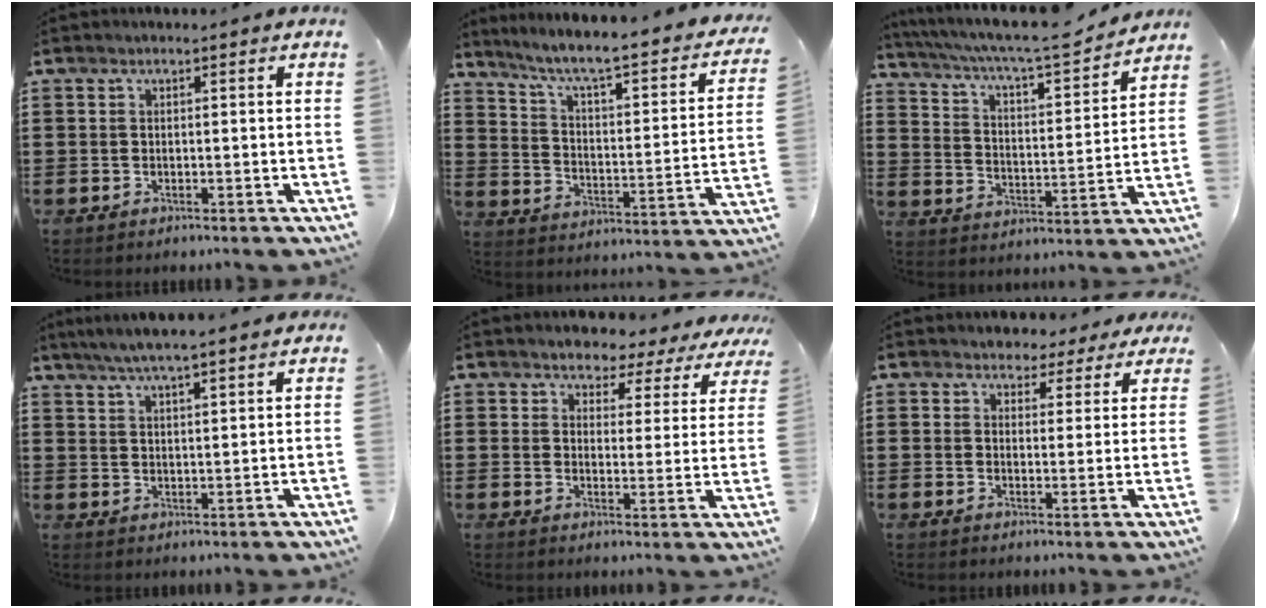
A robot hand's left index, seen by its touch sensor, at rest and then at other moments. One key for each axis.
{"total": 5.6, "fx": 4.0, "fy": 0.4, "fz": 4.0, "tx": -0.094, "ty": -0.037, "tz": 0.056}
{"total": 6.9, "fx": 6.1, "fy": 0.2, "fz": 3.1, "tx": -0.087, "ty": -0.043, "tz": 0.097}
{"total": 4.6, "fx": 4.1, "fy": -0.1, "fz": 2.2, "tx": -0.054, "ty": -0.011, "tz": 0.070}
{"total": 3.8, "fx": 3.5, "fy": 1.4, "fz": 0.1, "tx": -0.027, "ty": -0.021, "tz": 0.057}
{"total": 3.5, "fx": 2.9, "fy": 2.0, "fz": 0.1, "tx": -0.012, "ty": -0.004, "tz": 0.053}